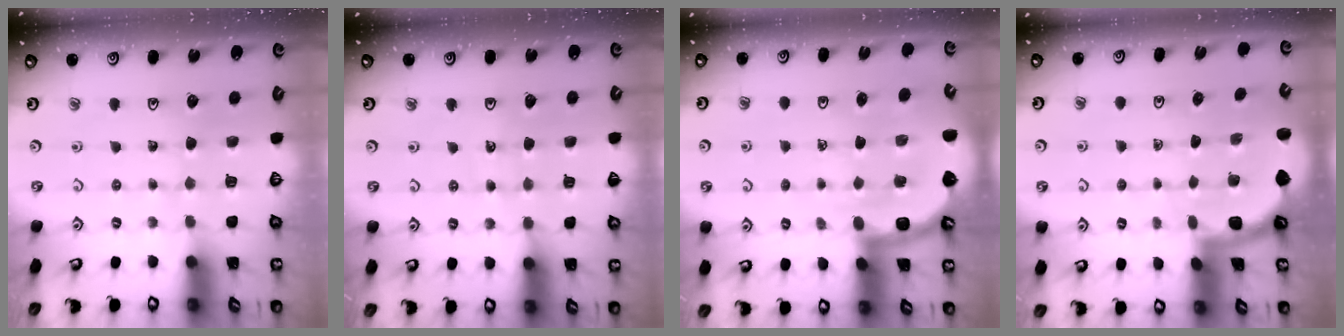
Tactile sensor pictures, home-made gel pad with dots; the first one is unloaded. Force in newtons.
{"total": 3.0, "press": 3.0, "slide": 0.3}
{"total": 7.3, "press": 7.0, "slide": 2.1}
{"total": 1.7, "press": 1.7, "slide": 0.0}